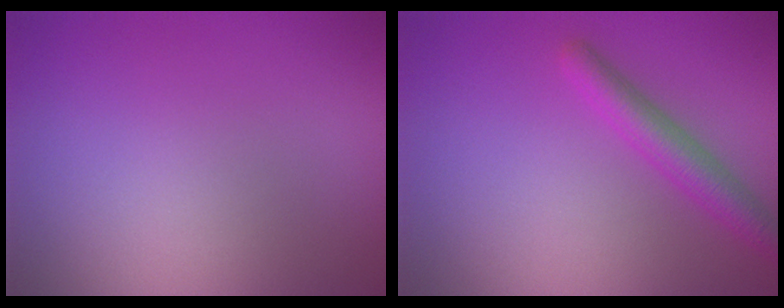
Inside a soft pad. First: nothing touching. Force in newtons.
{"total": 2.9, "press": 2.9, "slide": 0.1}